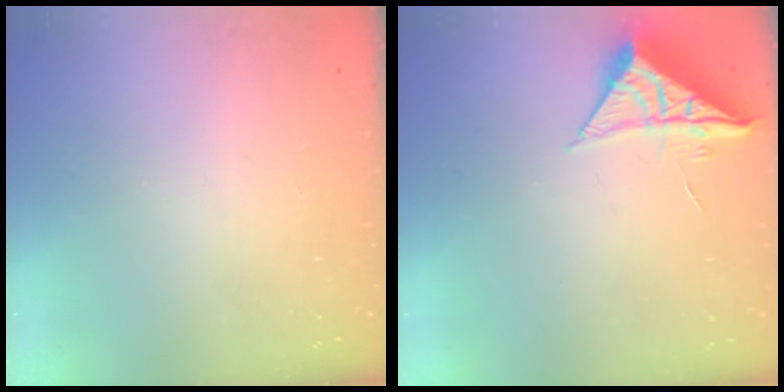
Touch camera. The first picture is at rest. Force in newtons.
{"total": 8.6, "press": 8.6, "slide": 0.2}